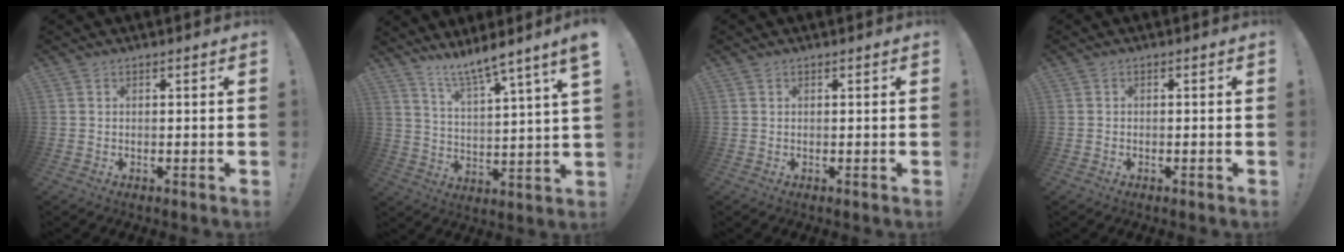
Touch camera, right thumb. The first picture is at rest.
{"total": 8.6, "force": [7.2, -0.3, 4.6], "torque": [-0.078, -0.061, 0.116]}
{"total": 0.0}
{"total": 0.9, "force": [-0.8, 0.3, 0.3], "torque": [-0.006, 0.002, -0.014]}